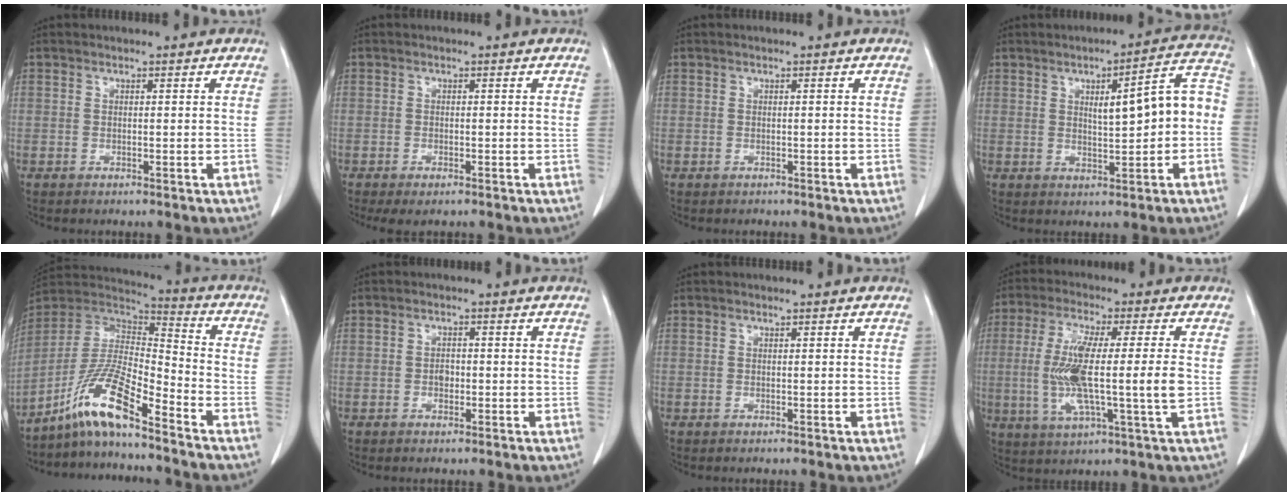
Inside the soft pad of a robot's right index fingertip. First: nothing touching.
{"total": 2.4, "force": [-1.5, 0.9, 1.6], "torque": [-0.022, -0.005, -0.019]}
{"total": 0.0}
{"total": 9.8, "force": [0.1, 2.0, 9.6], "torque": [-0.121, 0.034, 0.003]}
{"total": 12.0, "force": [-8.7, 0.8, 8.2], "torque": [-0.161, 0.012, -0.167]}
{"total": 1.5, "force": [-0.4, 1.0, 1.1], "torque": [-0.016, 0.004, -0.005]}
{"total": 0.0}
{"total": 12.5, "force": [-0.6, 0.6, 12.5], "torque": [-0.250, -0.009, -0.014]}